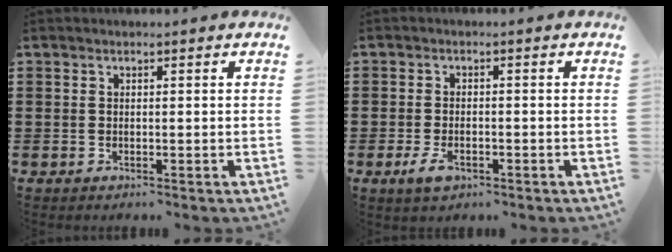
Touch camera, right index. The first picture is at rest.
{"total": 2.8, "force": [-1.3, 1.3, 2.1], "torque": [-0.052, -0.008, -0.027]}